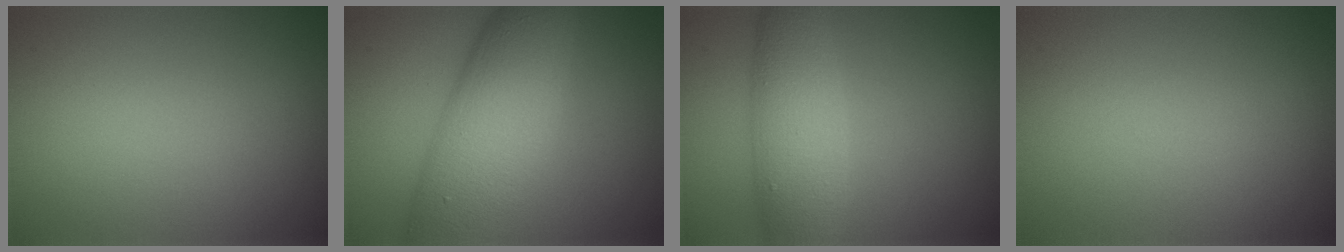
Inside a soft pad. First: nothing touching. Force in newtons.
{"total": 9.5, "press": 9.5, "slide": 0.1}
{"total": 5.8, "press": 5.8, "slide": 0.1}
{"total": 0.0}